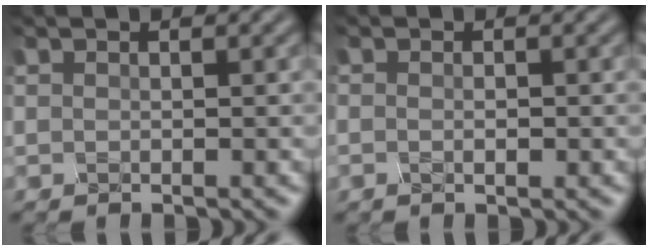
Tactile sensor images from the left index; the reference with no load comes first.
{"total": 0.7, "force": [-0.5, 0.3, 0.5], "torque": [-0.008, -0.002, -0.007]}